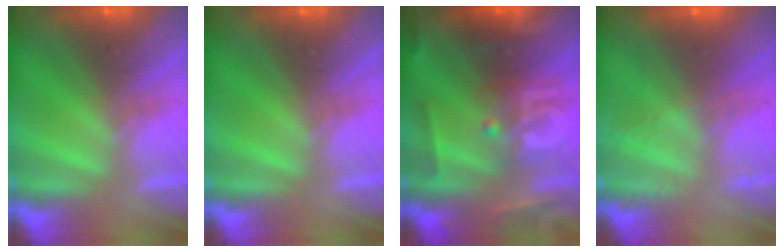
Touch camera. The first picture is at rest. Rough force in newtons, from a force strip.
{"total": 0.0}
{"total": 2.8}
{"total": 2.1}